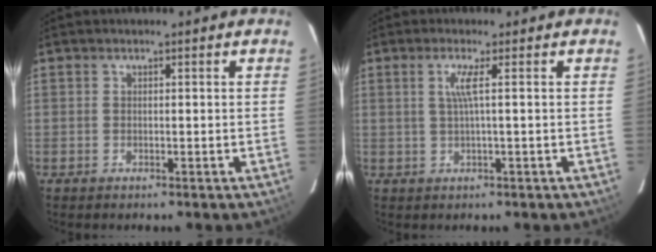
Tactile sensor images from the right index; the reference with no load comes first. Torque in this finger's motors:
{"motor_torque": [0.11, -0.02, 0.20, 0.04]}